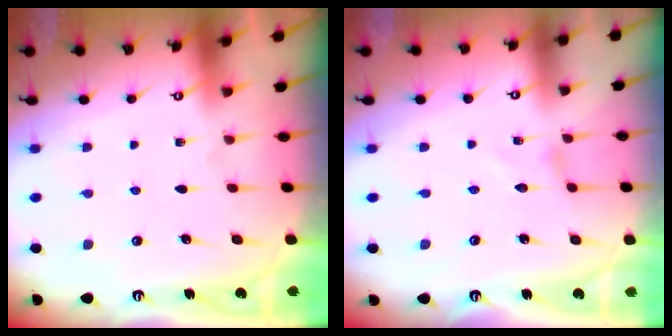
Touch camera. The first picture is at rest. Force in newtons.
{"total": 0.0}